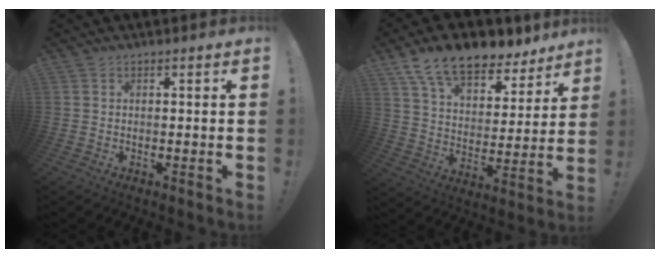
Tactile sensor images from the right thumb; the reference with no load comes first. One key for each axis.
{"total": 15.4, "fx": 11.6, "fy": 7.2, "fz": 7.0, "tx": -0.118, "ty": -0.083, "tz": 0.209}